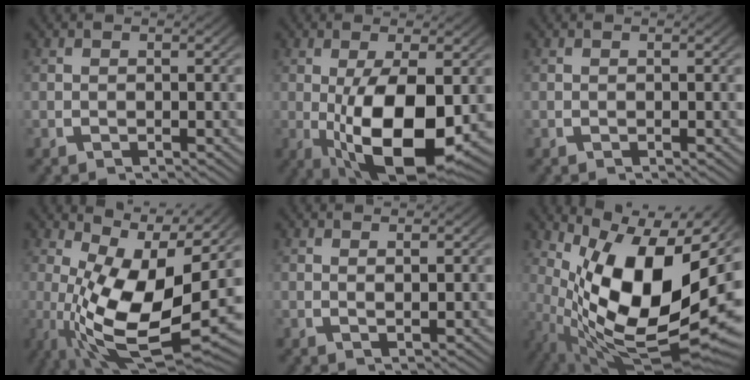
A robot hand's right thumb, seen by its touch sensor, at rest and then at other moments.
{"total": 12.3, "force": [-2.2, 6.0, 10.5], "torque": [-0.197, -0.052, -0.005]}
{"total": 0.0}
{"total": 13.8, "force": [0.3, 6.8, 12.0], "torque": [-0.232, -0.061, 0.035]}
{"total": 1.0, "force": [0.7, 0.0, 0.7], "torque": [-0.009, -0.004, 0.017]}
{"total": 21.3, "force": [-0.4, 11.6, 17.9], "torque": [-0.306, -0.056, 0.034]}